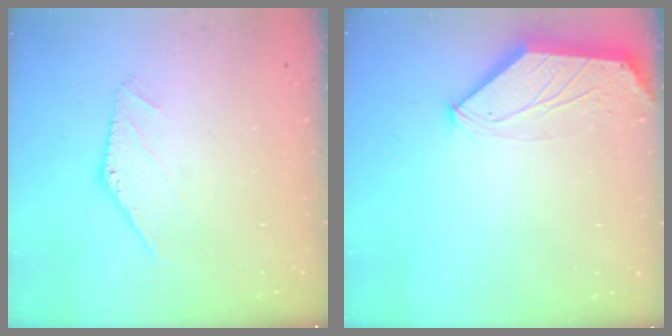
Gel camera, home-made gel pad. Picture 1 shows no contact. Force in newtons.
{"total": 1.6, "press": 1.5, "slide": 0.3}